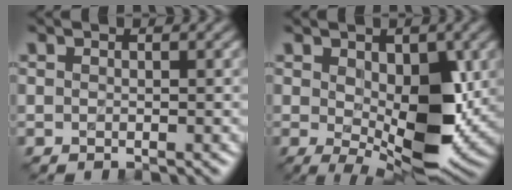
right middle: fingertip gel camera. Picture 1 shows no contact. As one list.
[{"total": 7.4, "force": [0.4, 3.6, 6.5], "torque": [-0.112, -0.007, 0.011]}]